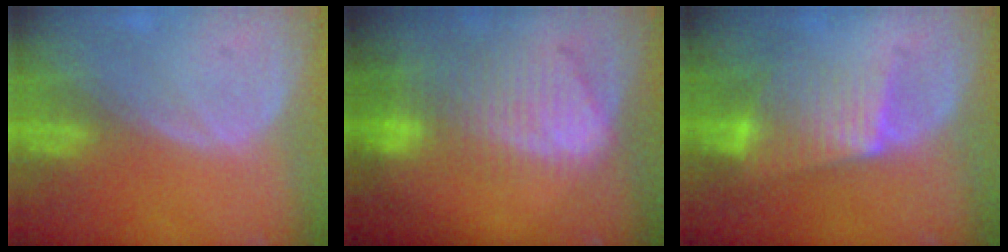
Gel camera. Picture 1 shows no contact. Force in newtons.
{"total": 9.2, "press": 8.1, "slide": 4.4}
{"total": 6.7, "press": 6.2, "slide": 2.4}